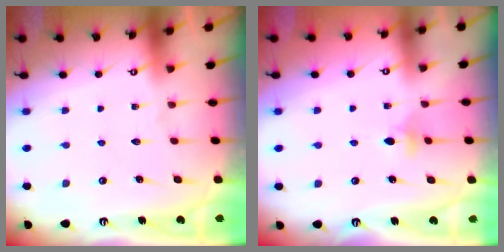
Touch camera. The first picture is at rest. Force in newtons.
{"total": 3.8, "press": 3.7, "slide": 0.9}